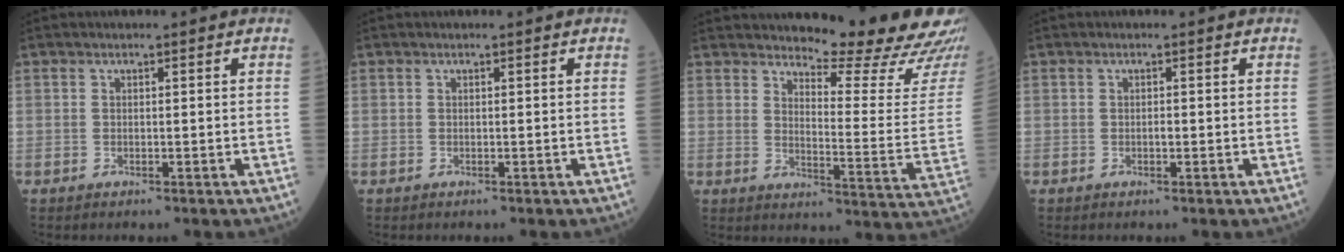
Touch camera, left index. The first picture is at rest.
{"total": 0.0}
{"total": 16.3, "force": [15.2, -0.2, 5.7], "torque": [-0.082, -0.110, 0.176]}
{"total": 0.6, "force": [-0.4, 0.2, 0.4], "torque": [-0.008, -0.003, -0.008]}